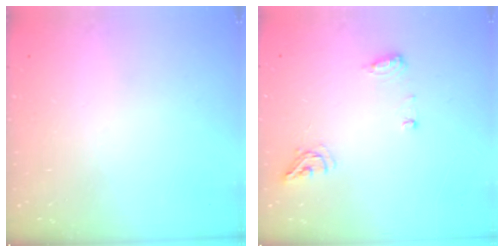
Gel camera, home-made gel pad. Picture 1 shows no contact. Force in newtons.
{"total": 7.4, "press": 7.4, "slide": 1.0}